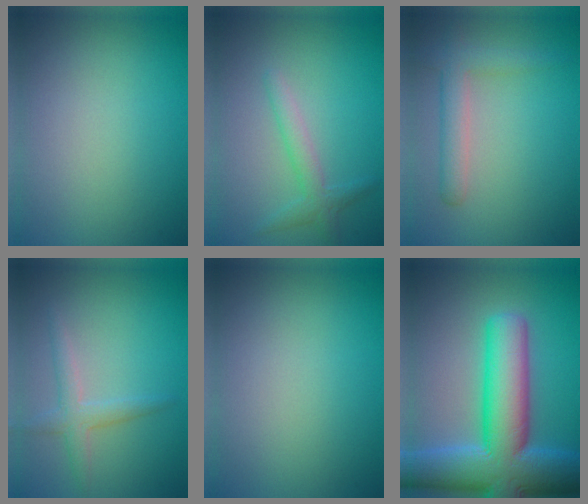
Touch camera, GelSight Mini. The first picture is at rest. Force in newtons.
{"total": 2.2, "press": 2.2, "slide": 0.1}
{"total": 2.9, "press": 2.9, "slide": 0.2}
{"total": 2.1, "press": 2.1, "slide": 0.0}
{"total": 0.0}
{"total": 13.8, "press": 13.8, "slide": 0.8}